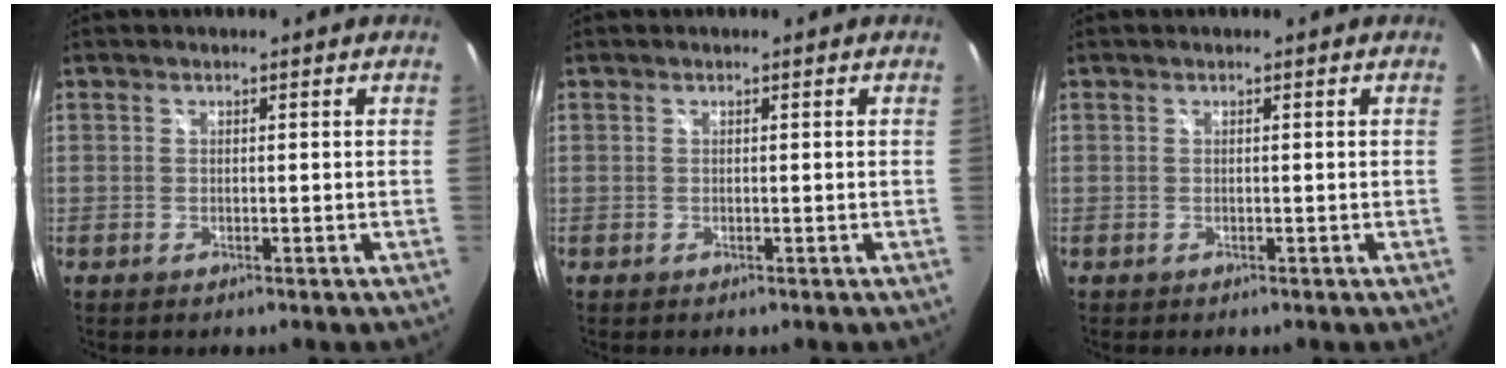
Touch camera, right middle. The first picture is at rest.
{"total": 0.0}
{"total": 0.0}